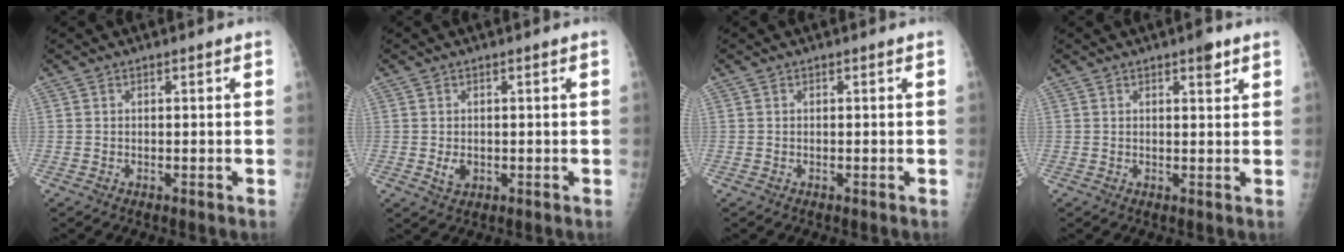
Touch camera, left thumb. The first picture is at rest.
{"total": 2.3, "force": [-0.1, 1.6, 1.6], "torque": [-0.021, -0.003, 0.003]}
{"total": 0.0}
{"total": 2.7, "force": [1.7, 0.9, 1.9], "torque": [-0.019, -0.008, 0.022]}